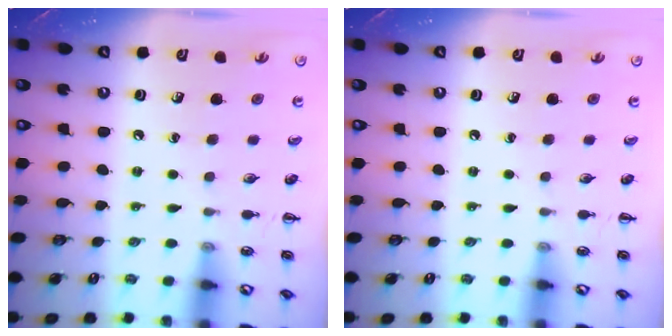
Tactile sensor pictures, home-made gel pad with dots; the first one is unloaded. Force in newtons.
{"total": 0.0}